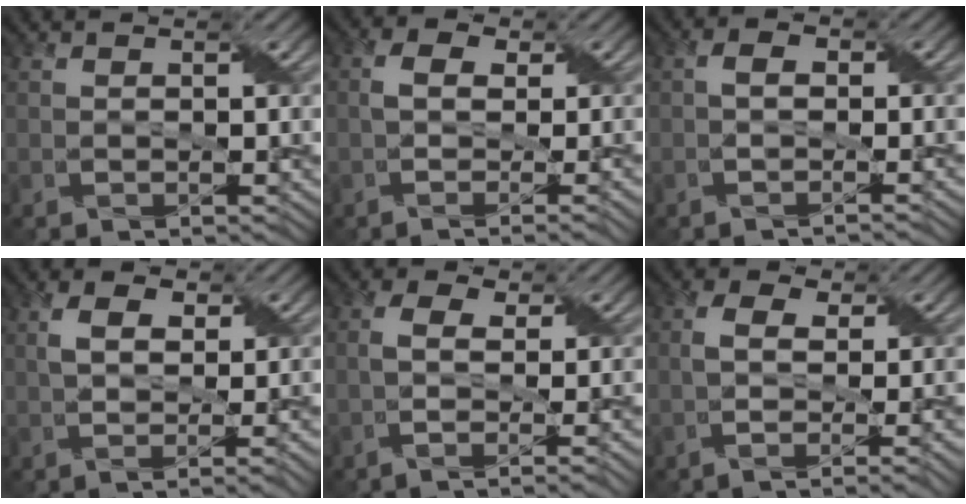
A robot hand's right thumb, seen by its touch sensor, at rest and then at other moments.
{"total": 3.6, "force": [-0.6, 1.4, 3.3], "torque": [-0.055, 0.001, -0.014]}
{"total": 2.0, "force": [-1.0, 0.8, 1.5], "torque": [-0.028, 0.006, -0.022]}
{"total": 4.7, "force": [0.3, 1.8, 4.3], "torque": [-0.063, 0.007, 0.000]}
{"total": 4.1, "force": [-1.1, 1.3, 3.7], "torque": [-0.059, 0.002, -0.029]}
{"total": 4.6, "force": [-0.9, 1.7, 4.1], "torque": [-0.068, 0.000, -0.022]}